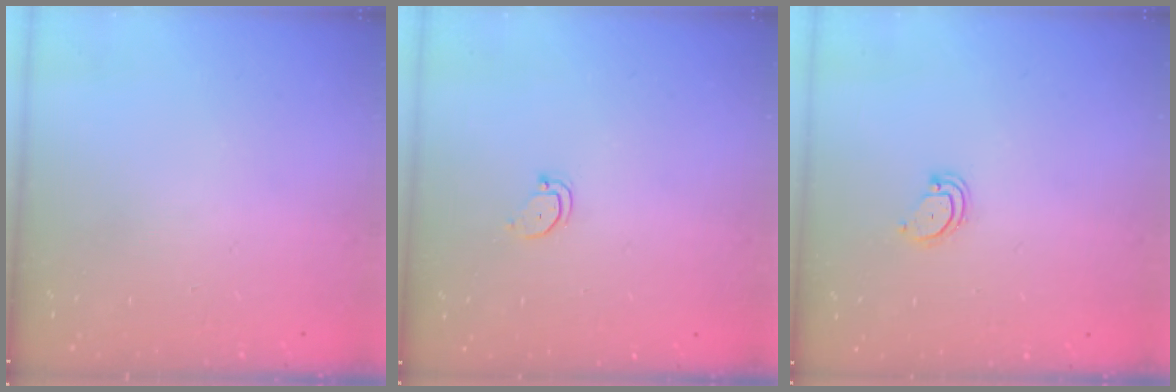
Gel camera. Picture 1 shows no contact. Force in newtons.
{"total": 2.4, "press": 2.4, "slide": 0.2}
{"total": 3.1, "press": 3.1, "slide": 0.3}